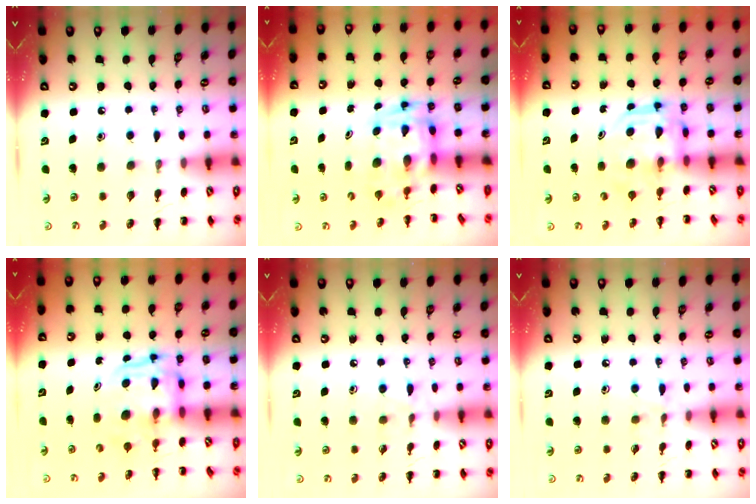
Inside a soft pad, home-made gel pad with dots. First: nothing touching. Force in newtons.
{"total": 3.6, "press": 3.5, "slide": 0.7}
{"total": 3.2, "press": 3.2, "slide": 0.2}
{"total": 3.9, "press": 3.9, "slide": 0.4}
{"total": 6.5, "press": 6.1, "slide": 2.2}
{"total": 6.3, "press": 5.9, "slide": 2.2}